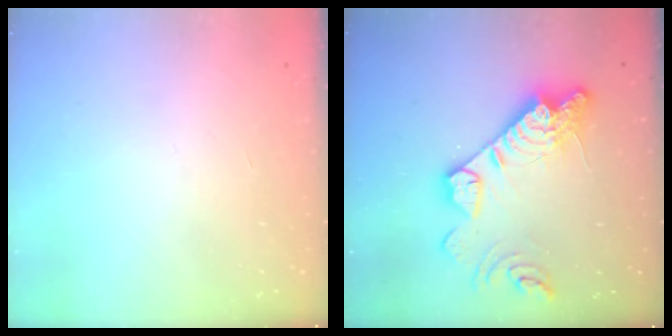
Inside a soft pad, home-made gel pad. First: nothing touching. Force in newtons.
{"total": 19.4, "press": 19.3, "slide": 1.9}